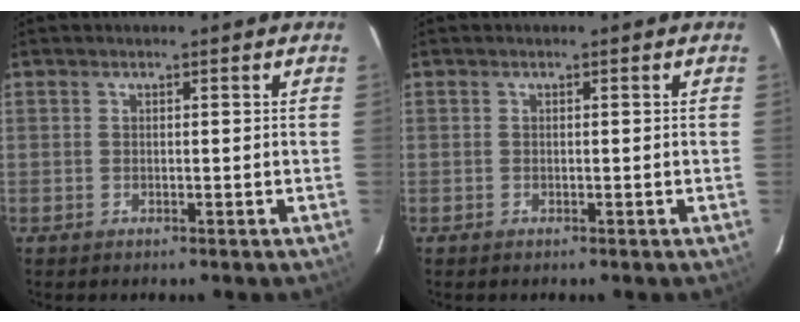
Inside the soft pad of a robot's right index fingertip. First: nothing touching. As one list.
[{"total": 0.0}]